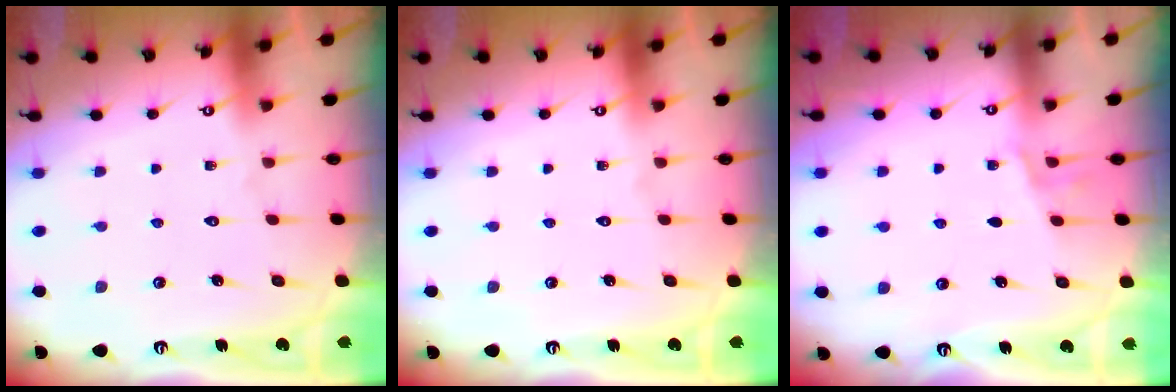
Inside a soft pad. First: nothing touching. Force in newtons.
{"total": 0.0}
{"total": 4.2, "press": 3.4, "slide": 2.5}